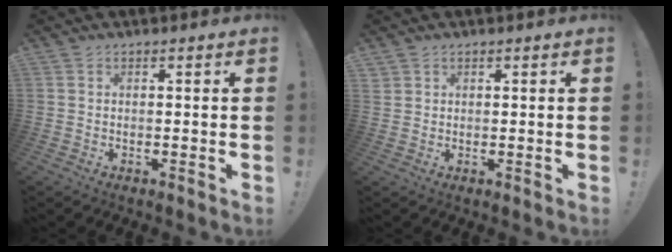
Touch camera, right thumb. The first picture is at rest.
{"total": 1.5, "force": [1.0, 1.1, 0.2], "torque": [0.001, -0.005, 0.019]}